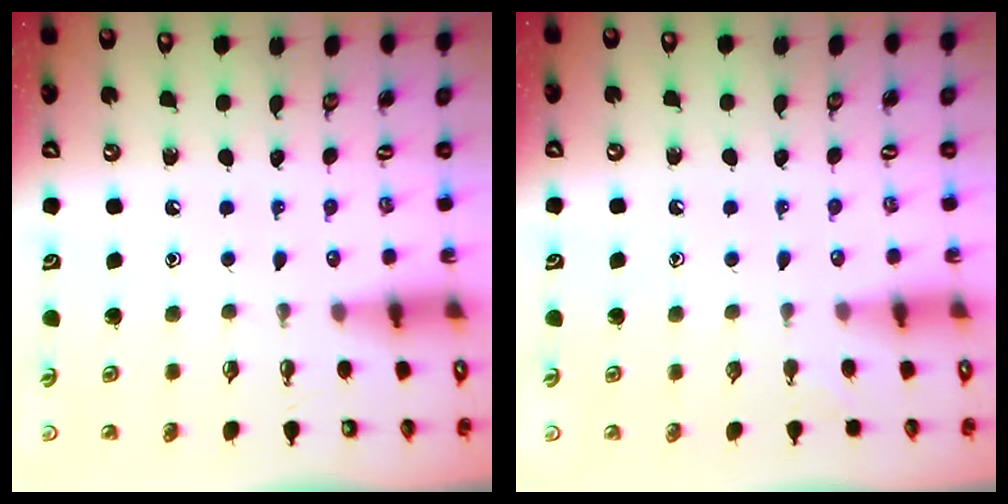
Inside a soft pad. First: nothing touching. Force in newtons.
{"total": 2.6, "press": 2.6, "slide": 0.3}